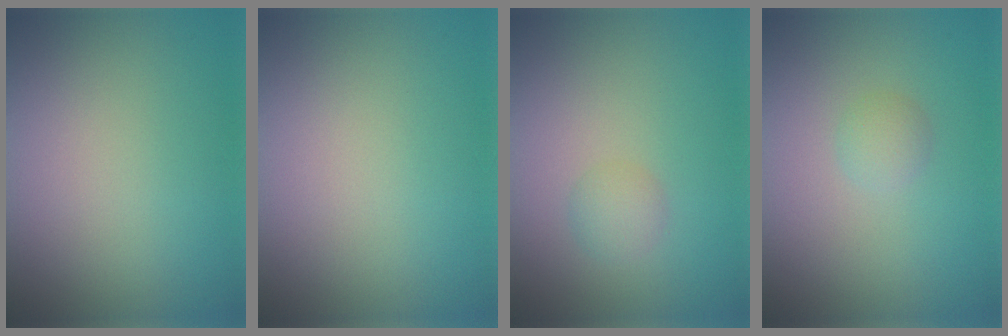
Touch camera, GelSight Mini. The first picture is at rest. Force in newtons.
{"total": 0.0}
{"total": 1.4, "press": 1.4, "slide": 0.0}
{"total": 1.3, "press": 1.3, "slide": 0.1}